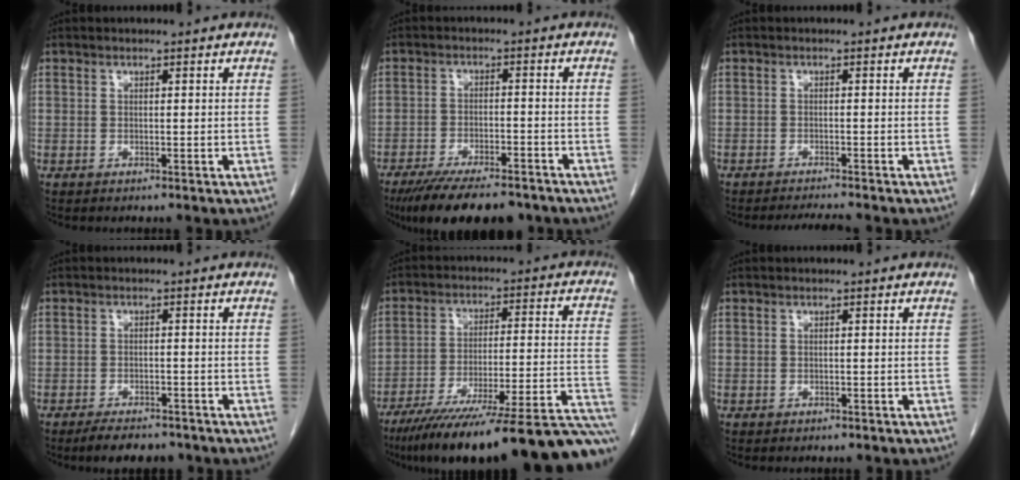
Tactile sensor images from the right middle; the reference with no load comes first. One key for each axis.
{"total": 14.0, "fx": -11.3, "fy": 3.6, "fz": 7.5, "tx": -0.123, "ty": -0.019, "tz": -0.169}
{"total": 3.2, "fx": -3.0, "fy": -0.2, "fz": 0.9, "tx": -0.017, "ty": -0.012, "tz": -0.047}
{"total": 5.8, "fx": -4.7, "fy": 2.1, "fz": 2.5, "tx": -0.042, "ty": -0.006, "tz": -0.066}
{"total": 29.8, "fx": -24.3, "fy": 1.9, "fz": 17.1, "tx": -0.159, "ty": -0.022, "tz": -0.344}
{"total": 0.9, "fx": -0.8, "fy": 0.4, "fz": 0.4, "tx": -0.015, "ty": -0.002, "tz": -0.008}